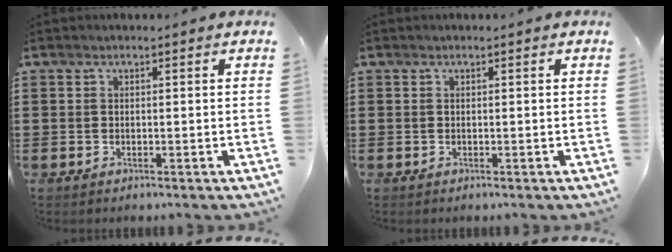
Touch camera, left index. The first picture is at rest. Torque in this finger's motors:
{"motor_torque": [0.03, 0.03, -0.33, 0.02]}